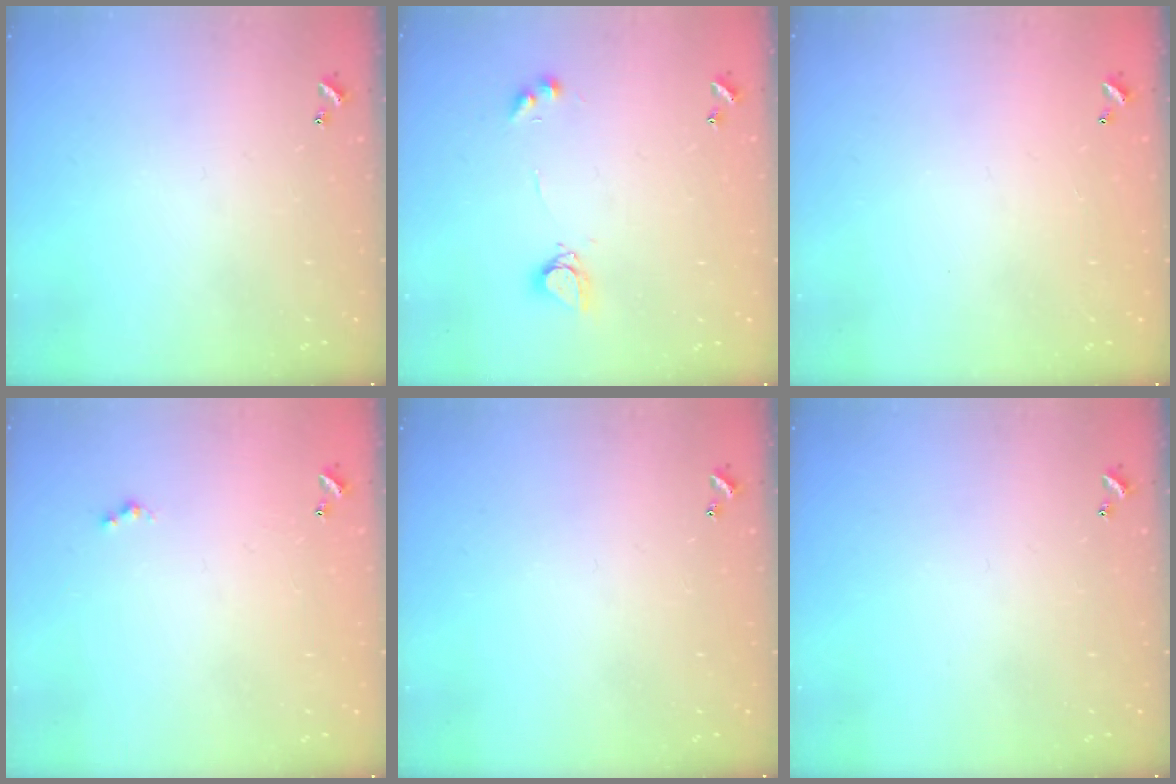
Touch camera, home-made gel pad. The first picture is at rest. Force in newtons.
{"total": 4.9, "press": 4.9, "slide": 0.3}
{"total": 2.8, "press": 2.8, "slide": 0.1}
{"total": 0.8, "press": 0.5, "slide": 0.5}
{"total": 0.0}
{"total": 0.0}